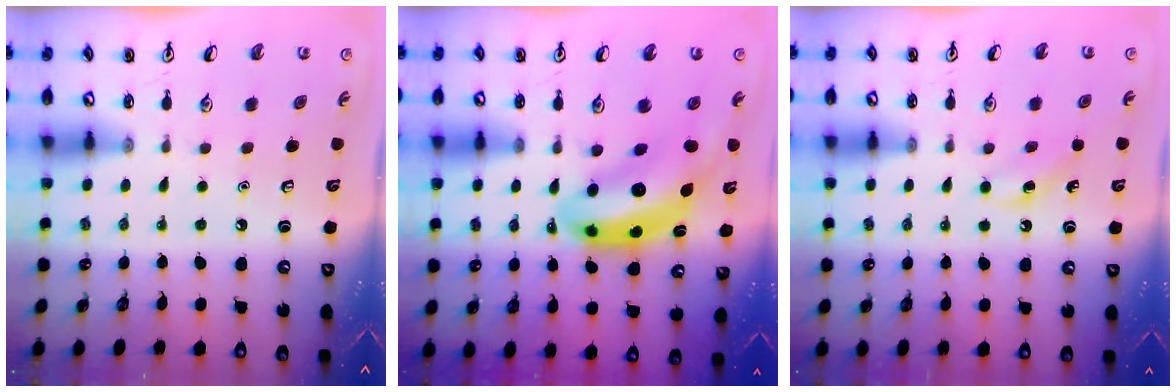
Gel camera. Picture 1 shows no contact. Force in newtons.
{"total": 11.0, "press": 10.5, "slide": 3.3}
{"total": 5.0, "press": 4.8, "slide": 1.5}